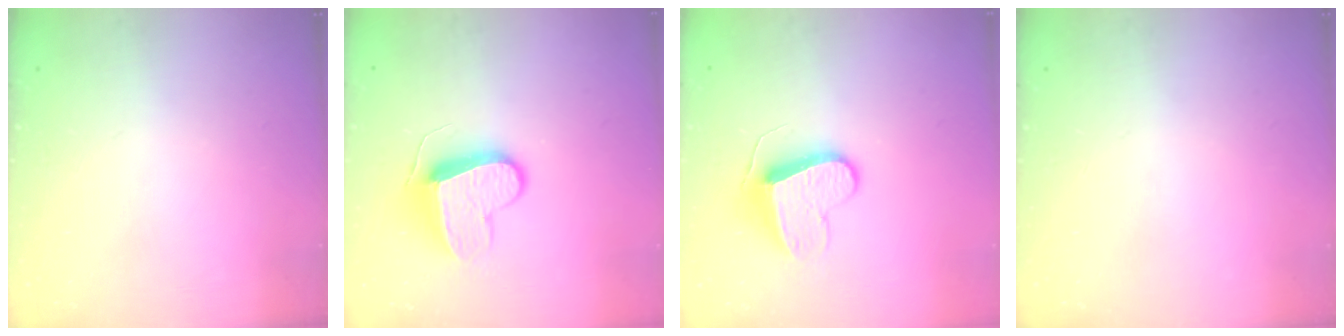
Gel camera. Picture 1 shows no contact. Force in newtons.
{"total": 10.3, "press": 10.2, "slide": 1.2}
{"total": 9.2, "press": 9.2, "slide": 0.3}
{"total": 0.0}